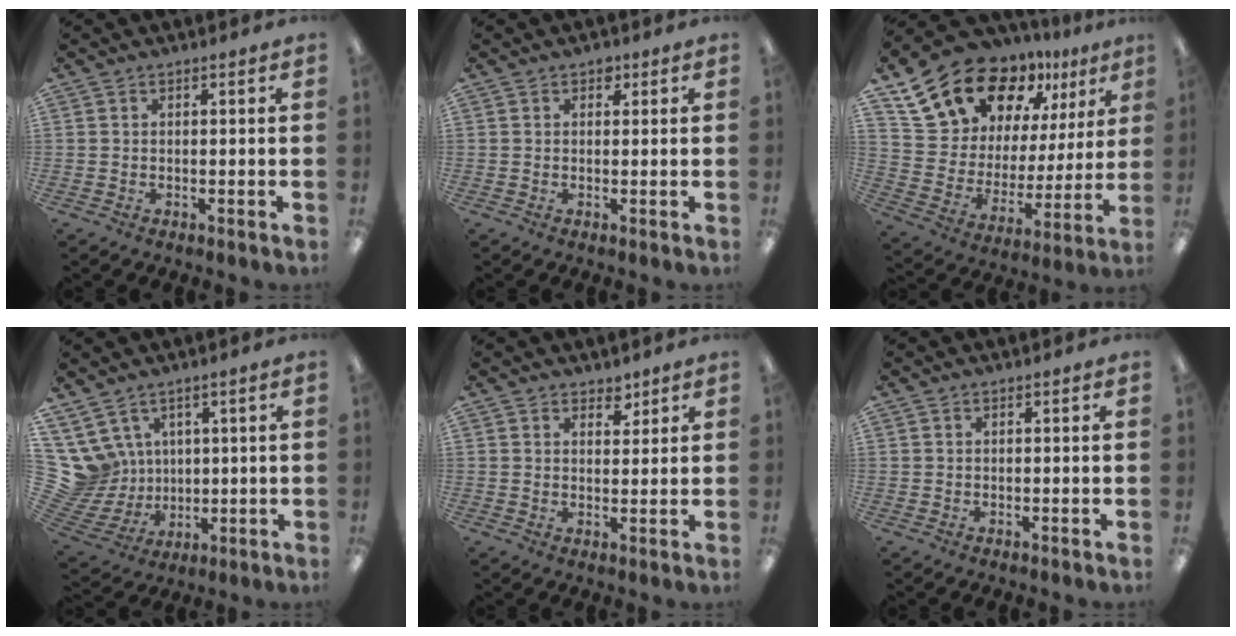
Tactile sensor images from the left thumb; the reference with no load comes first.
{"total": 1.7, "force": [0.9, 1.3, 0.7], "torque": [0.002, -0.004, 0.012]}
{"total": 18.9, "force": [14.0, 10.5, 7.2], "torque": [-0.136, -0.094, 0.255]}
{"total": 12.3, "force": [4.7, 10.6, 3.9], "torque": [-0.150, -0.034, 0.095]}
{"total": 3.5, "force": [2.8, 2.0, 0.8], "torque": [0.003, -0.017, 0.047]}
{"total": 0.0}